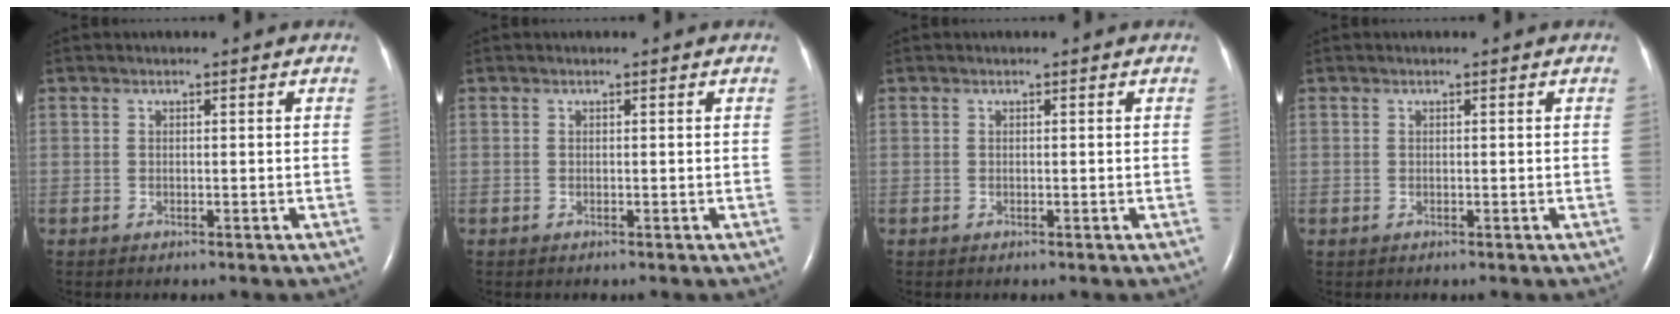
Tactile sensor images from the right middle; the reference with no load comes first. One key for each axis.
{"total": 0.0}
{"total": 0.0}
{"total": 0.0}